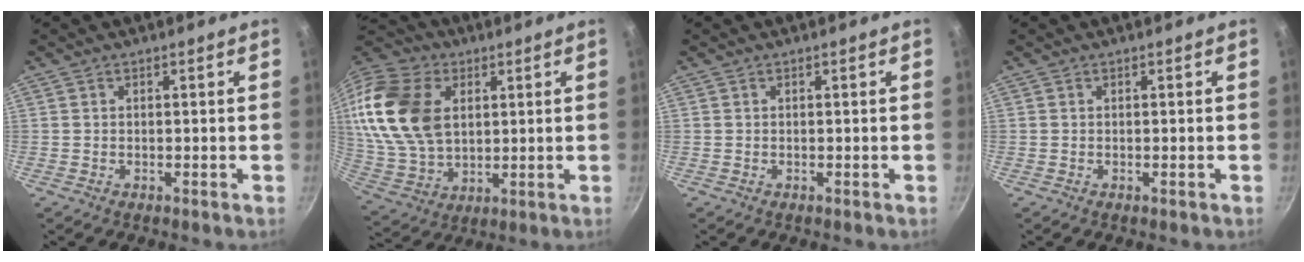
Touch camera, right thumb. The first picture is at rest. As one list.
[{"total": 24.2, "force": [5.7, 16.7, 16.5], "torque": [-0.335, 0.002, 0.113]}, {"total": 0.0}, {"total": 0.0}]